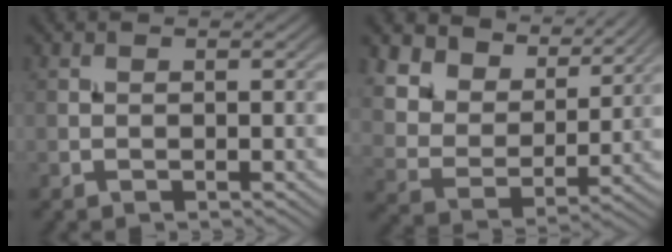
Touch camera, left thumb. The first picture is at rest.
{"total": 11.4, "force": [7.9, 6.4, 5.2], "torque": [-0.146, -0.015, 0.158]}